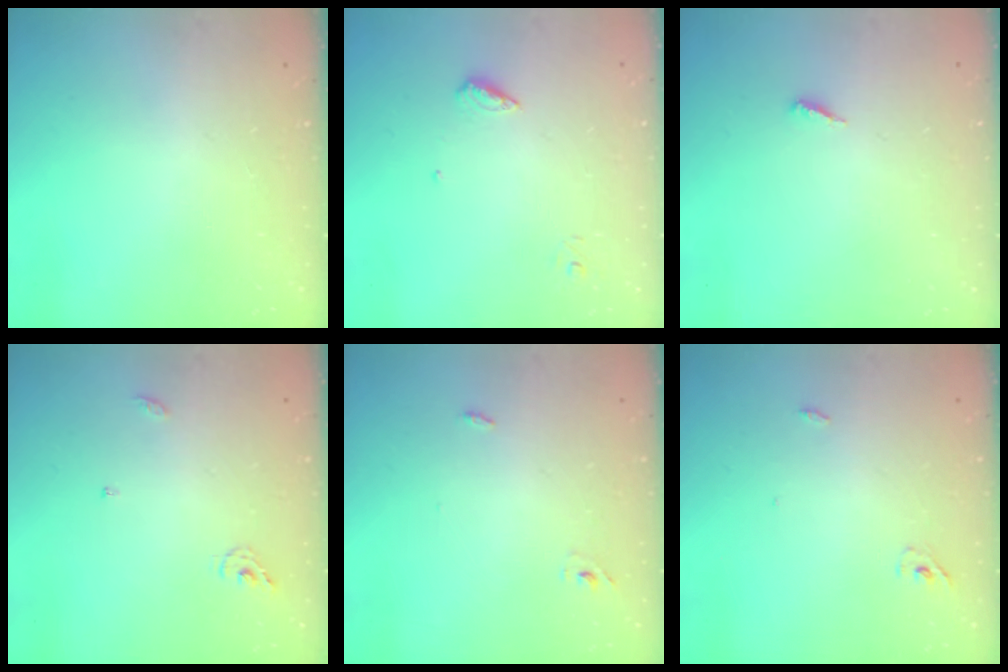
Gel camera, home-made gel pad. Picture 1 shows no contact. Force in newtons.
{"total": 6.0, "press": 6.0, "slide": 0.6}
{"total": 3.9, "press": 3.9, "slide": 0.3}
{"total": 5.5, "press": 5.5, "slide": 0.4}
{"total": 3.0, "press": 2.8, "slide": 1.1}
{"total": 6.0, "press": 2.8, "slide": 5.3}